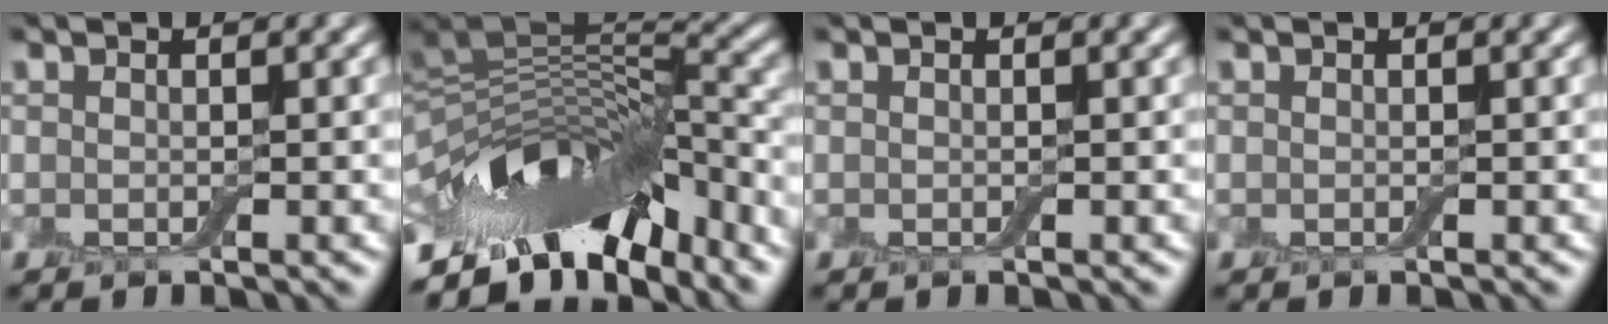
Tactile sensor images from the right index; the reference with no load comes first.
{"total": 12.1, "force": [-8.3, 5.0, 7.2], "torque": [-0.120, 0.021, -0.145]}
{"total": 0.0}
{"total": 0.0}